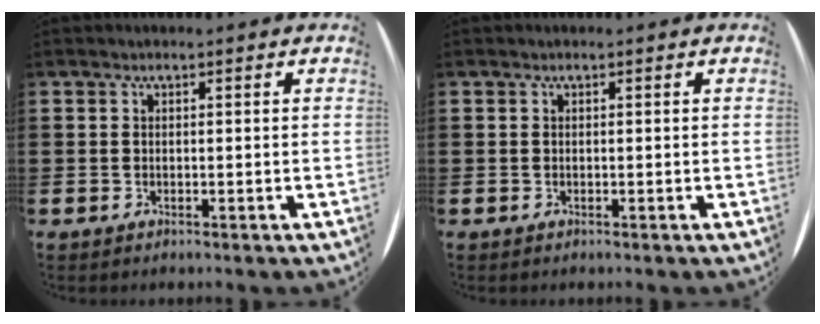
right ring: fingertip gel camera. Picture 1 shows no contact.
{"total": 0.0}